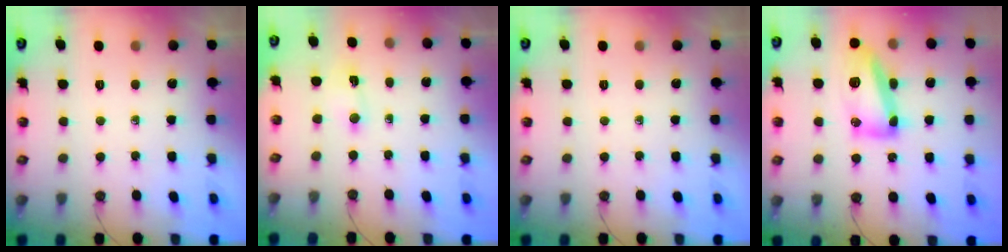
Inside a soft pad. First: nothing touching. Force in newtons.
{"total": 2.6, "press": 1.5, "slide": 2.2}
{"total": 0.0}
{"total": 14.3, "press": 14.2, "slide": 1.3}